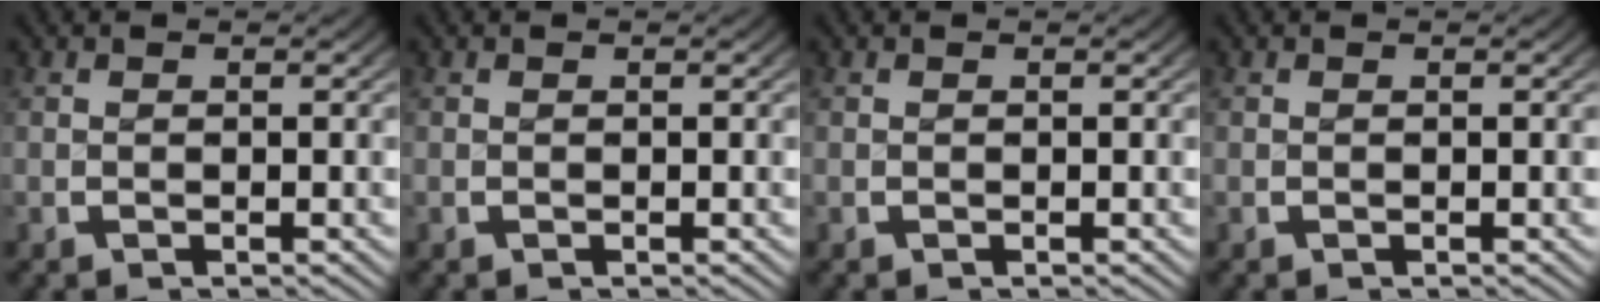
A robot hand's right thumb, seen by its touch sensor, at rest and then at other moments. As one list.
[{"total": 0.0}, {"total": 0.0}, {"total": 0.0}]